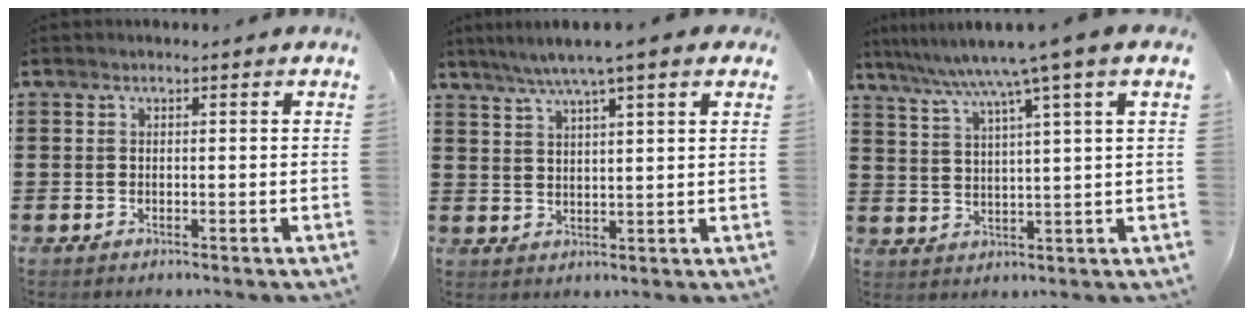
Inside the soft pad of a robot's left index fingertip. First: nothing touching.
{"total": 5.5, "force": [4.1, 0.1, 3.7], "torque": [-0.081, -0.007, 0.070]}
{"total": 7.2, "force": [5.1, -0.9, 5.1], "torque": [-0.115, -0.027, 0.080]}